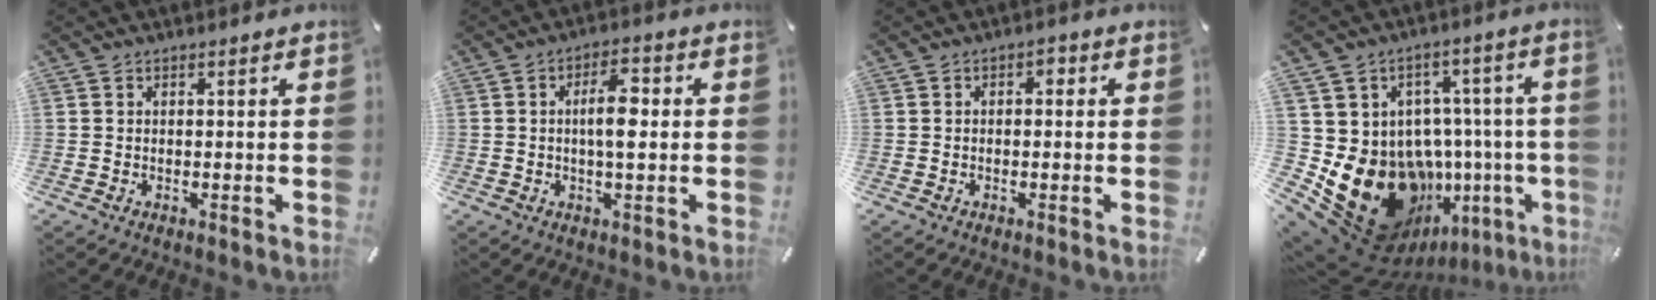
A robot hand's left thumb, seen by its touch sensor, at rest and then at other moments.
{"total": 7.7, "force": [0.4, 3.0, 7.0], "torque": [-0.123, 0.006, 0.000]}
{"total": 1.6, "force": [-0.5, 1.0, 1.2], "torque": [-0.024, 0.010, -0.013]}
{"total": 23.0, "force": [-7.4, 16.9, 13.9], "torque": [-0.231, 0.008, -0.071]}